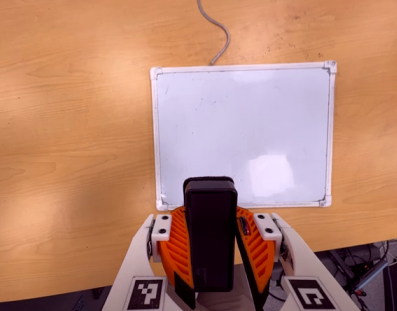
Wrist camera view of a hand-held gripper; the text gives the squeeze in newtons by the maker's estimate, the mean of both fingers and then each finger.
{"total": 10.8, "left": 9.8, "right": 11.7}